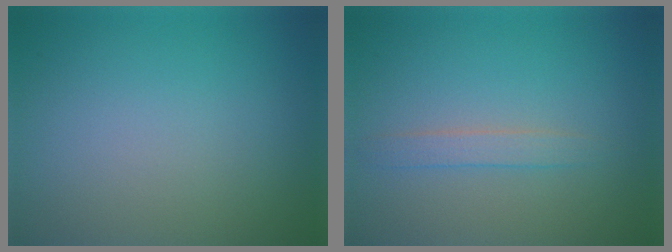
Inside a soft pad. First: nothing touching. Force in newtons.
{"total": 1.5, "press": 1.5, "slide": 0.1}